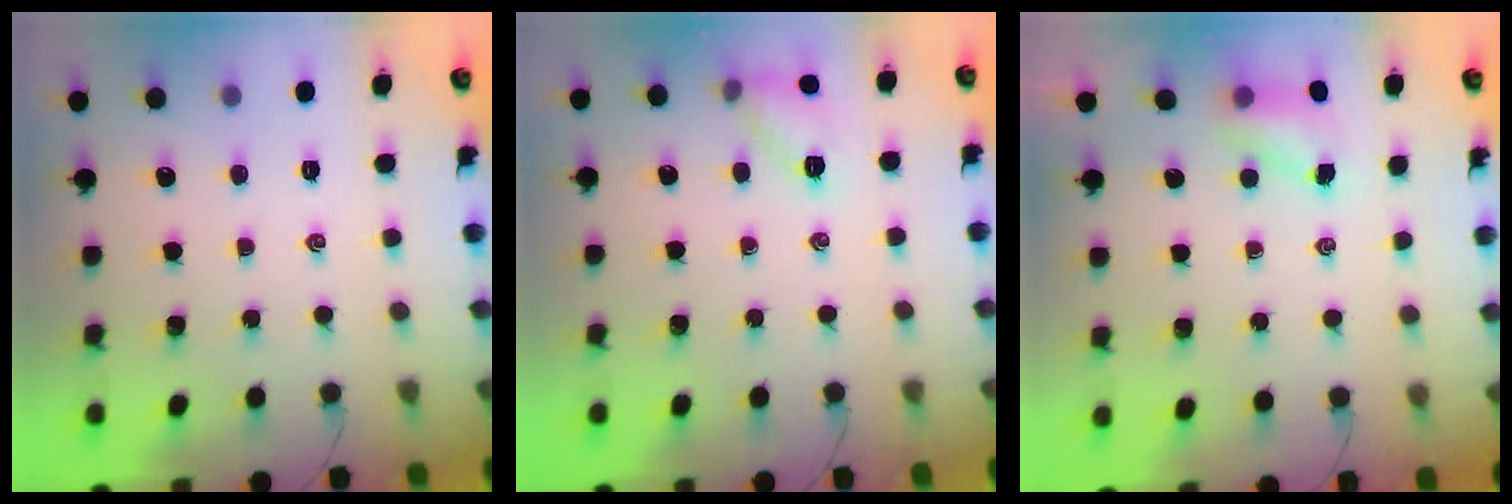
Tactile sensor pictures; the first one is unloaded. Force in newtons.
{"total": 8.6, "press": 8.5, "slide": 0.8}
{"total": 4.9, "press": 4.8, "slide": 0.8}